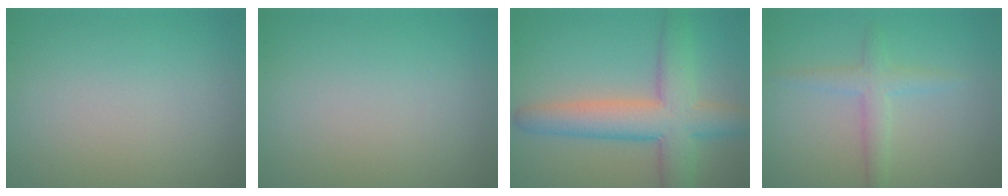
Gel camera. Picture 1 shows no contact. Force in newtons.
{"total": 0.0}
{"total": 7.4, "press": 7.4, "slide": 0.2}
{"total": 2.3, "press": 2.3, "slide": 0.2}